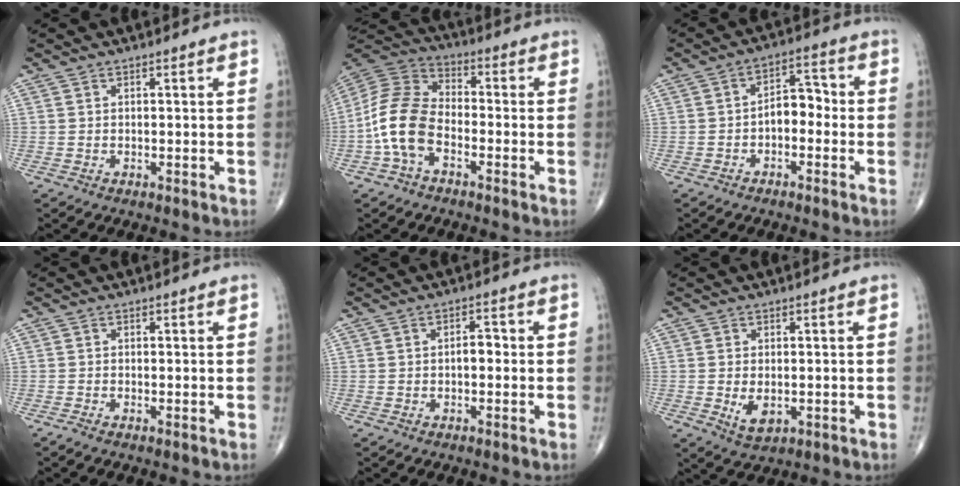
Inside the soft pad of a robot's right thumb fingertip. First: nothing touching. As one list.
[{"total": 12.2, "force": [-3.8, 7.4, 8.9], "torque": [-0.175, 0.036, -0.084]}, {"total": 5.9, "force": [-1.3, 3.6, 4.4], "torque": [-0.047, 0.032, -0.032]}, {"total": 0.6, "force": [-0.5, 0.0, 0.4], "torque": [-0.016, -0.003, -0.015]}, {"total": 2.5, "force": [-0.3, 1.4, 2.0], "torque": [-0.021, 0.010, -0.009]}, {"total": 4.3, "force": [-0.7, 2.6, 3.4], "torque": [-0.049, -0.008, -0.003]}]